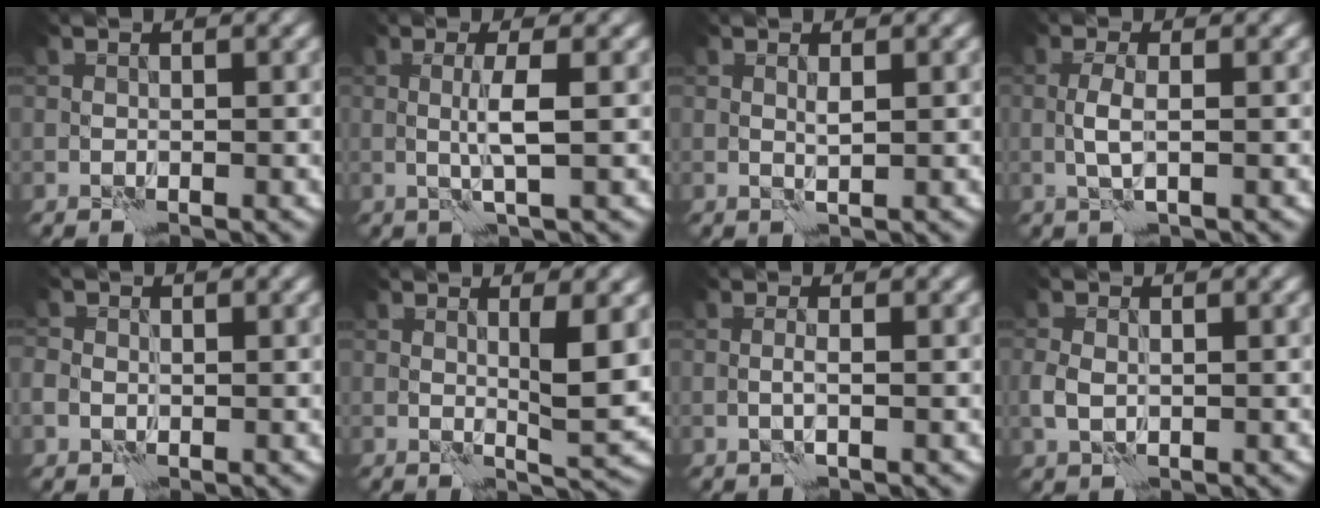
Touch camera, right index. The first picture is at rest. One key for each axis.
{"total": 2.4, "fx": 0.5, "fy": -0.1, "fz": 2.3, "tx": -0.045, "ty": -0.004, "tz": 0.007}
{"total": 0.8, "fx": 0.6, "fy": -0.2, "fz": 0.5, "tx": -0.009, "ty": -0.003, "tz": 0.011}
{"total": 1.8, "fx": 0.1, "fy": 0.2, "fz": 1.7, "tx": -0.038, "ty": 0.001, "tz": -0.001}
{"total": 1.5, "fx": 0.1, "fy": 1.3, "fz": 0.8, "tx": -0.016, "ty": -0.004, "tz": 0.002}
{"total": 3.5, "fx": 1.0, "fy": 0.3, "fz": 3.3, "tx": -0.049, "ty": -0.010, "tz": 0.021}
{"total": 0.7, "fx": 0.2, "fy": -0.2, "fz": 0.6, "tx": -0.013, "ty": -0.002, "tz": 0.002}
{"total": 1.7, "fx": 0.2, "fy": 1.2, "fz": 1.2, "tx": -0.032, "ty": -0.003, "tz": 0.004}